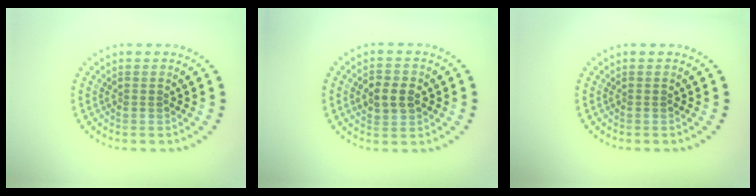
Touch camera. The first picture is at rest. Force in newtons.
{"total": 2.9, "press": 2.9, "slide": 0.1}
{"total": 0.0}